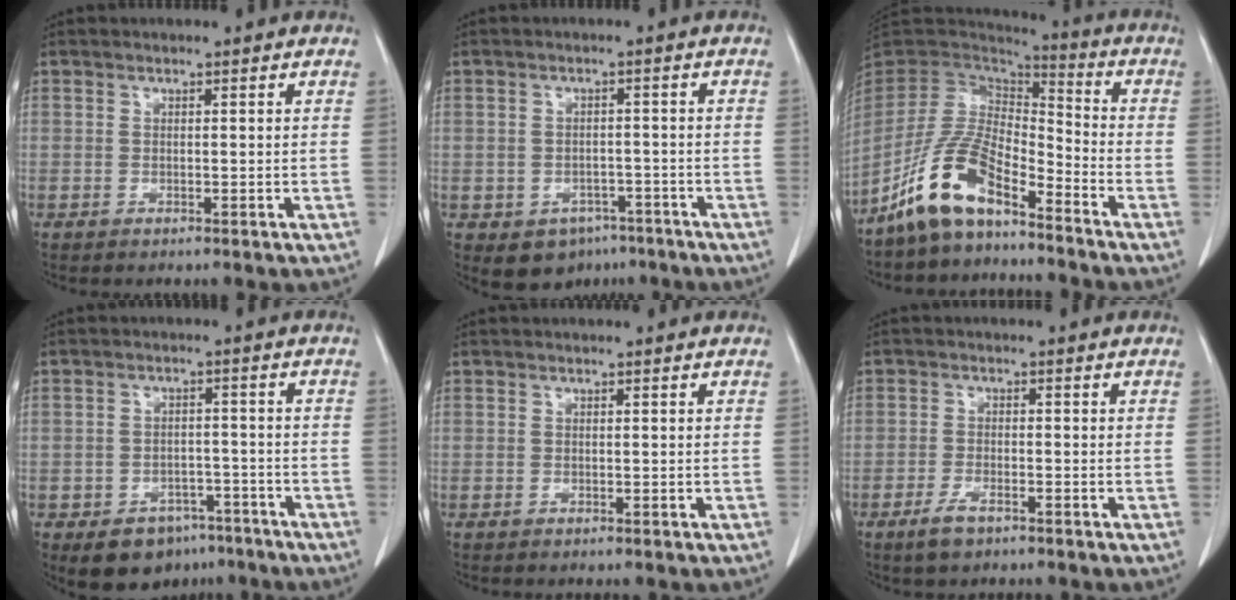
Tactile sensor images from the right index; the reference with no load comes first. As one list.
[{"total": 6.0, "force": [-3.6, 4.6, 1.7], "torque": [-0.015, 0.008, -0.041]}, {"total": 12.2, "force": [-8.4, 3.9, 7.8], "torque": [-0.170, 0.013, -0.165]}, {"total": 8.0, "force": [-5.2, 5.3, 2.7], "torque": [-0.032, 0.014, -0.068]}, {"total": 0.0}, {"total": 3.2, "force": [-2.1, 1.1, 2.1], "torque": [-0.046, -0.001, -0.036]}]